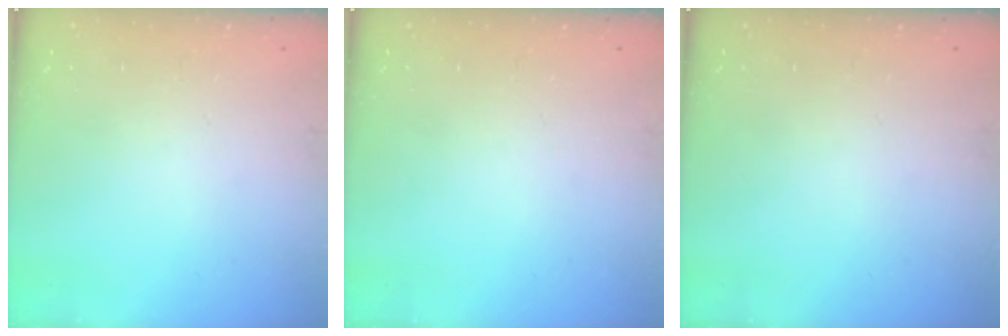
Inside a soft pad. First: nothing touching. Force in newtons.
{"total": 0.0}
{"total": 0.0}